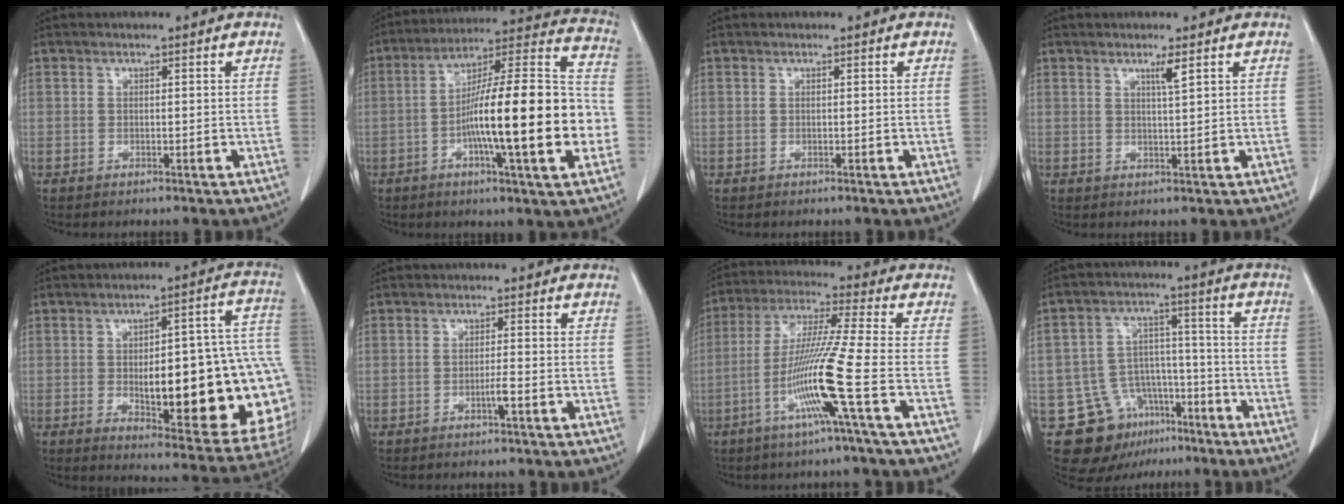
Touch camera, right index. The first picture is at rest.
{"total": 21.9, "force": [-4.4, 2.0, 21.3], "torque": [-0.313, 0.015, -0.069]}
{"total": 0.0}
{"total": 2.2, "force": [1.2, -0.3, 1.7], "torque": [-0.036, -0.006, 0.022]}
{"total": 26.2, "force": [-3.1, 6.5, 25.2], "torque": [-0.247, 0.025, -0.018]}
{"total": 1.5, "force": [-0.7, -0.2, 1.3], "torque": [-0.025, 0.000, -0.011]}
{"total": 12.2, "force": [-4.3, -2.4, 11.2], "torque": [-0.221, -0.013, -0.087]}
{"total": 12.5, "force": [-7.3, 9.0, 4.4], "torque": [-0.073, 0.047, -0.105]}